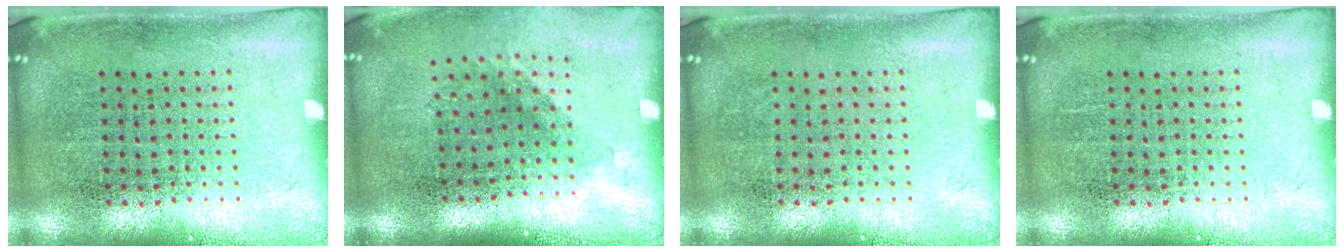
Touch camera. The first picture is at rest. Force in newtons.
{"total": 1.2, "press": 0.9, "slide": 0.8}
{"total": 0.0}
{"total": 0.0}